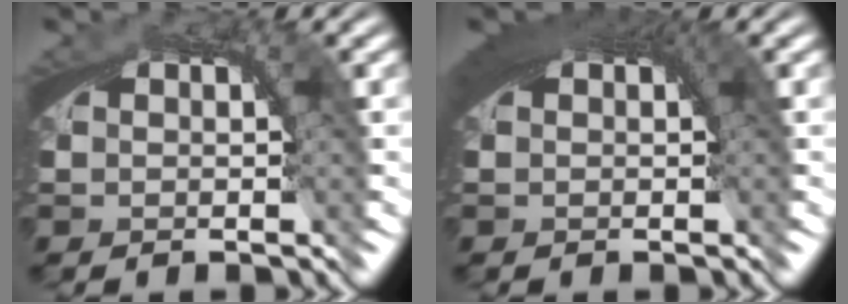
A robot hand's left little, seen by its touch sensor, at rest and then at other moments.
{"total": 3.7, "force": [1.0, 1.9, 3.0], "torque": [-0.048, -0.005, 0.017]}